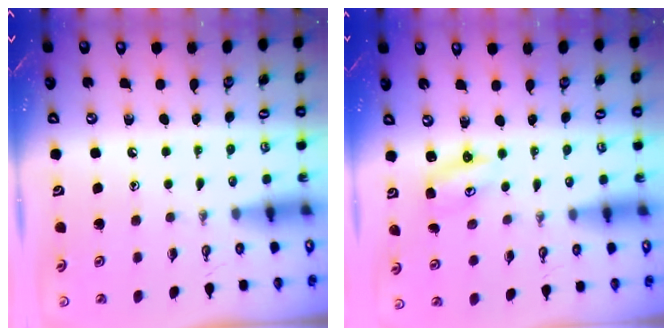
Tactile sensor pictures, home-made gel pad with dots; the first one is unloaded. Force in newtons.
{"total": 2.9, "press": 2.9, "slide": 0.3}